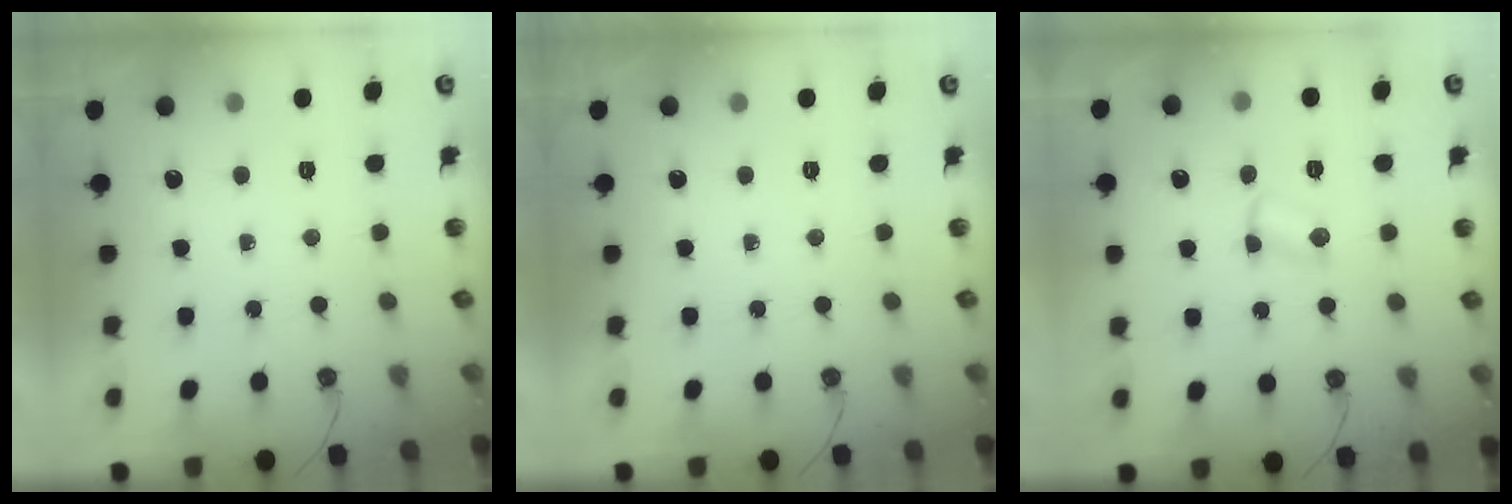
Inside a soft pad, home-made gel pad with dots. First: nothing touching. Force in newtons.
{"total": 0.0}
{"total": 2.9, "press": 2.9, "slide": 0.5}